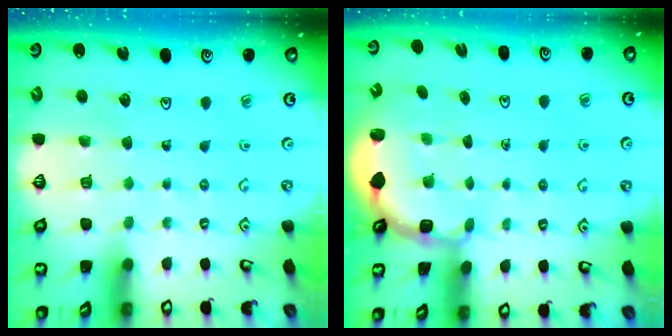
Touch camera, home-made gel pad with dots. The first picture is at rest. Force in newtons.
{"total": 2.7, "press": 2.1, "slide": 1.7}